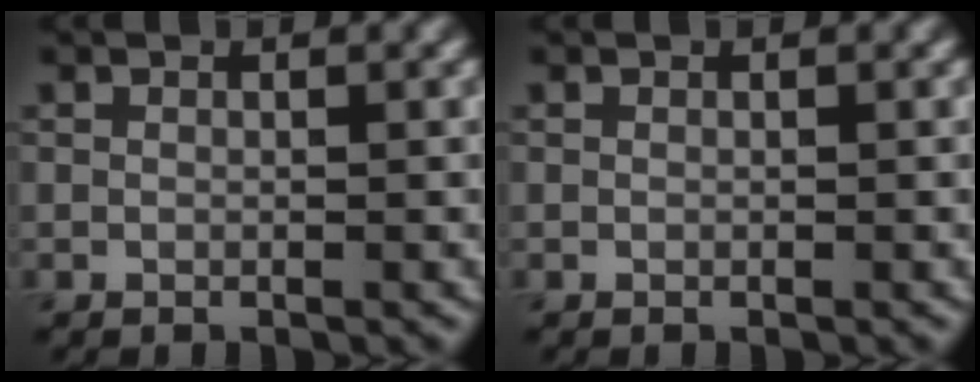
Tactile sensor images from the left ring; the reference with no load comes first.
{"total": 0.0}